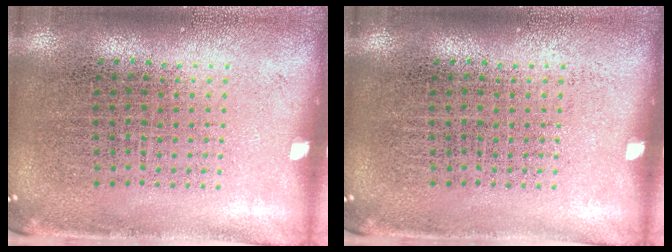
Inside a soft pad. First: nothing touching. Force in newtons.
{"total": 0.0}